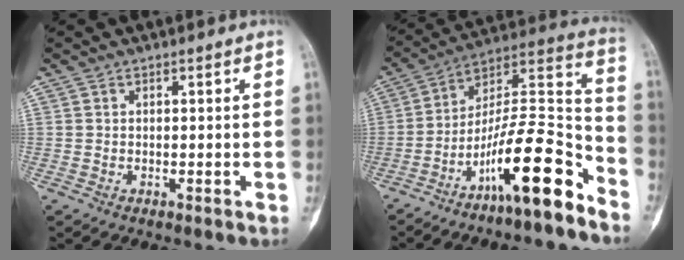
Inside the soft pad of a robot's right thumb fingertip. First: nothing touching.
{"total": 18.3, "force": [-11.5, 3.5, 13.8], "torque": [-0.226, 0.105, -0.192]}